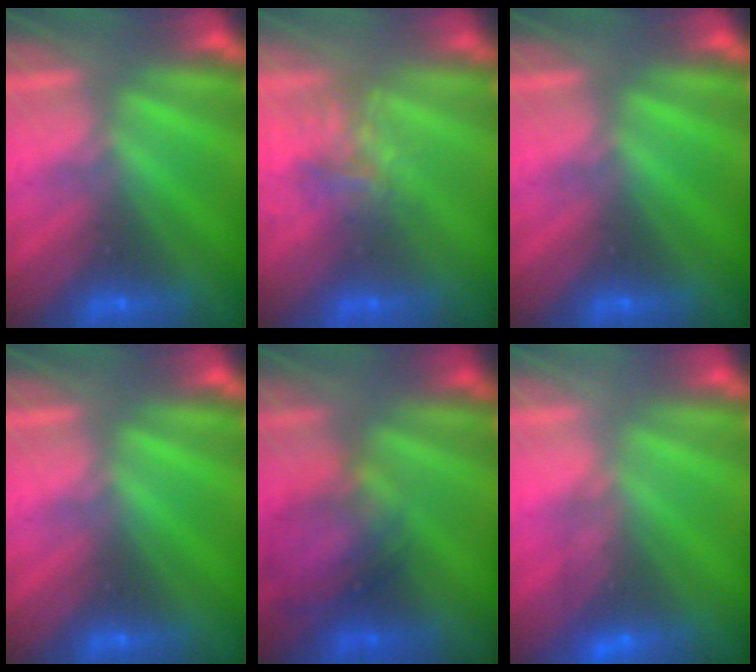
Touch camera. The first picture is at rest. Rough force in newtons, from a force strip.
{"total": 4.6}
{"total": 0.0}
{"total": 0.0}
{"total": 2.1}
{"total": 4.6}